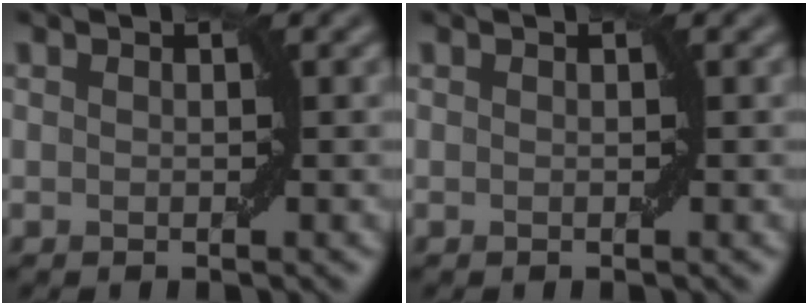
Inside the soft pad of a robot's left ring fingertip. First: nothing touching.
{"total": 0.0}